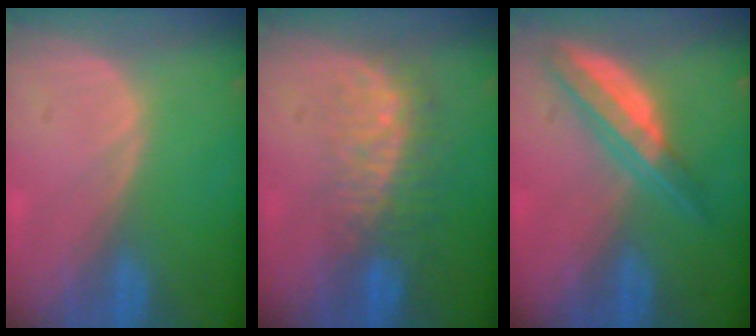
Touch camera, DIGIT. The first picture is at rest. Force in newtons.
{"total": 8.3, "press": 7.3, "slide": 3.9}
{"total": 6.6, "press": 5.6, "slide": 3.4}